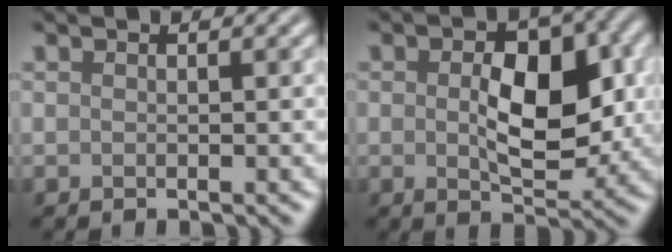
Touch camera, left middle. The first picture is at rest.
{"total": 6.8, "force": [0.2, 3.8, 5.7], "torque": [-0.091, -0.004, 0.005]}